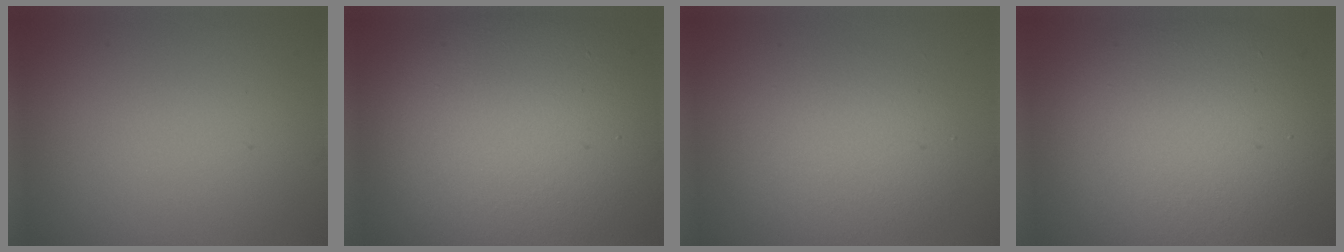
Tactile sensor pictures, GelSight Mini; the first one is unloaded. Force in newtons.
{"total": 15.1, "press": 15.1, "slide": 1.0}
{"total": 3.9, "press": 3.9, "slide": 0.3}
{"total": 10.9, "press": 10.8, "slide": 1.1}